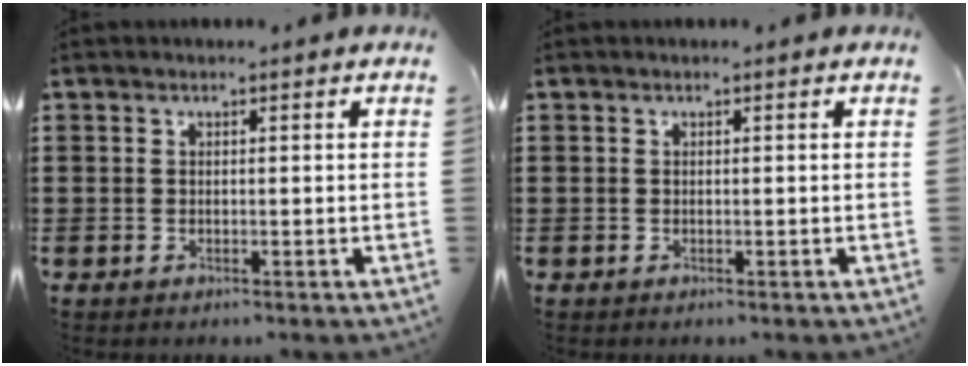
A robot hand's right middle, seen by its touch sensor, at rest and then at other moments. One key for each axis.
{"total": 0.0}